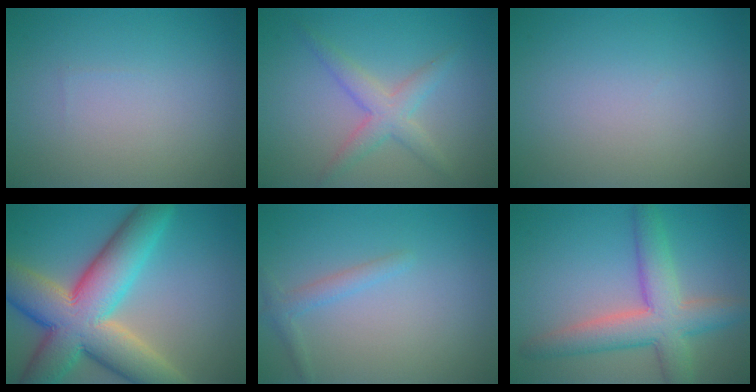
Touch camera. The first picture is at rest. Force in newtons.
{"total": 2.9, "press": 2.9, "slide": 0.1}
{"total": 0.0}
{"total": 12.9, "press": 12.9, "slide": 1.0}
{"total": 1.4, "press": 1.4, "slide": 0.1}
{"total": 6.5, "press": 6.5, "slide": 0.3}